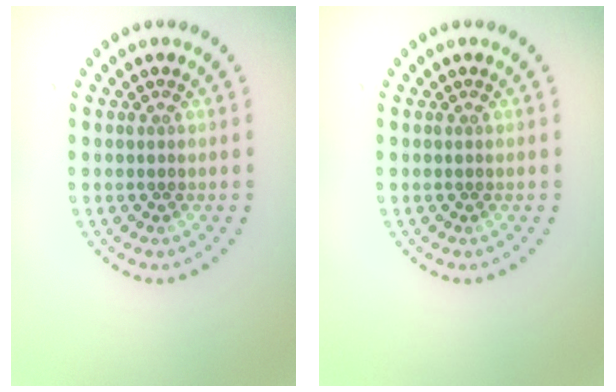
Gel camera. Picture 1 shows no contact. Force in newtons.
{"total": 0.0}